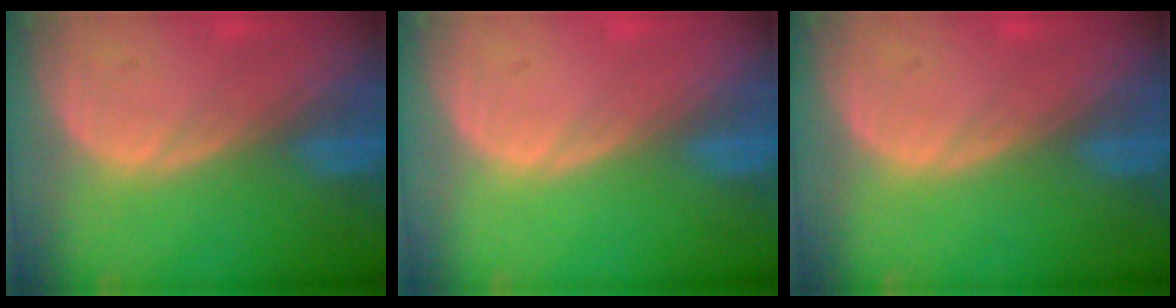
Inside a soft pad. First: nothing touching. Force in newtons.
{"total": 0.0}
{"total": 0.0}